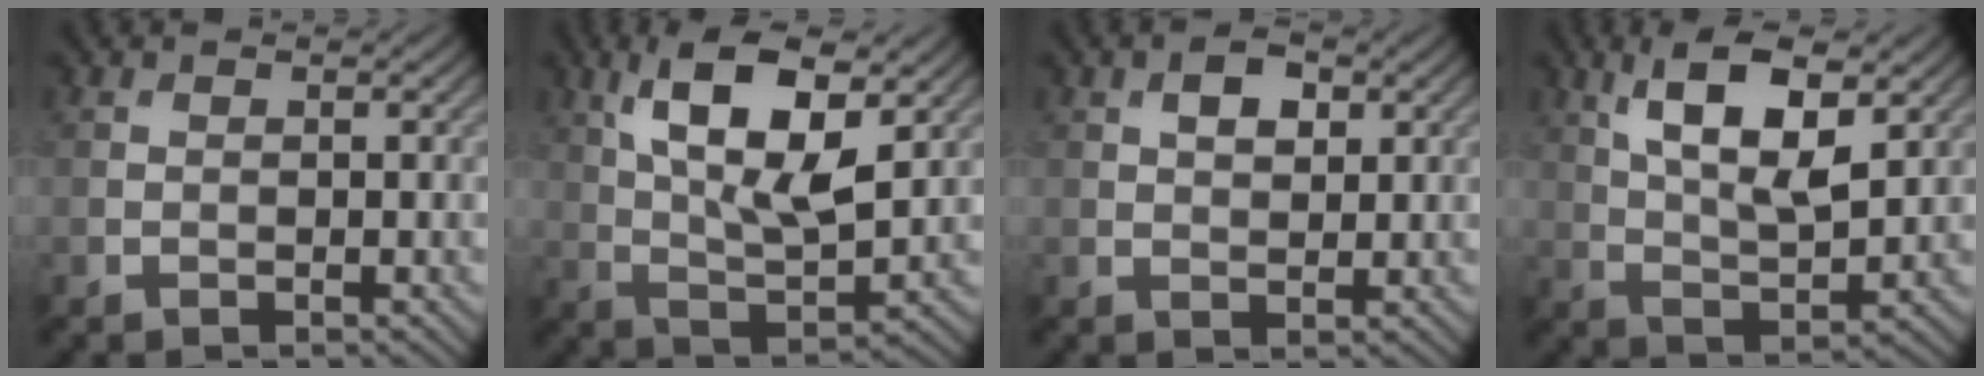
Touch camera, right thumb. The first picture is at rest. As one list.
[{"total": 12.2, "force": [5.1, 4.8, 10.1], "torque": [-0.192, 0.001, 0.088]}, {"total": 3.2, "force": [1.3, 1.8, 2.3], "torque": [-0.040, 0.002, 0.021]}, {"total": 9.9, "force": [4.6, 3.7, 8.0], "torque": [-0.156, 0.003, 0.086]}]